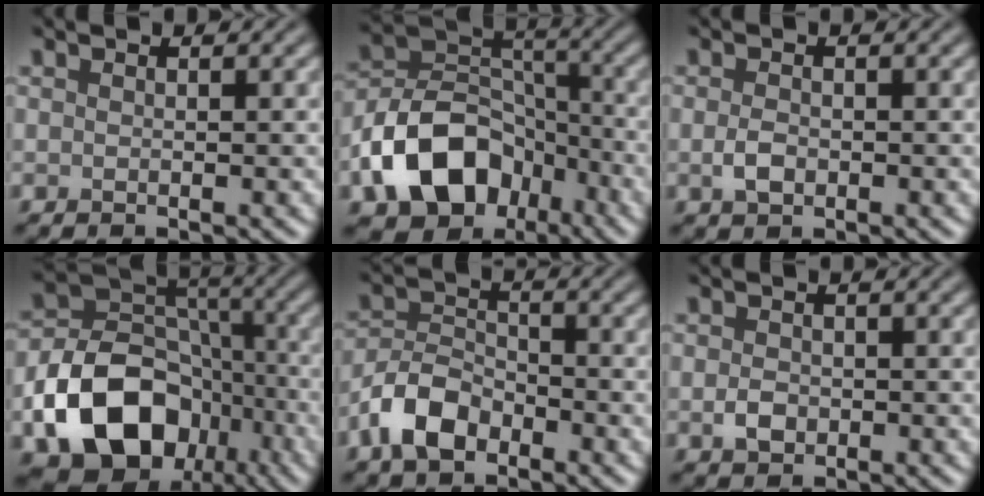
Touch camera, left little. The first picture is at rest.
{"total": 11.1, "force": [-5.2, 7.8, 5.9], "torque": [-0.106, 0.001, -0.102]}
{"total": 1.6, "force": [-0.4, 1.0, 1.2], "torque": [-0.025, -0.001, -0.008]}
{"total": 12.7, "force": [-5.5, 9.2, 6.9], "torque": [-0.129, -0.008, -0.097]}
{"total": 4.8, "force": [-2.8, 2.8, 2.7], "torque": [-0.051, 0.002, -0.064]}
{"total": 1.7, "force": [-0.4, 1.3, 1.1], "torque": [-0.021, -0.002, -0.009]}